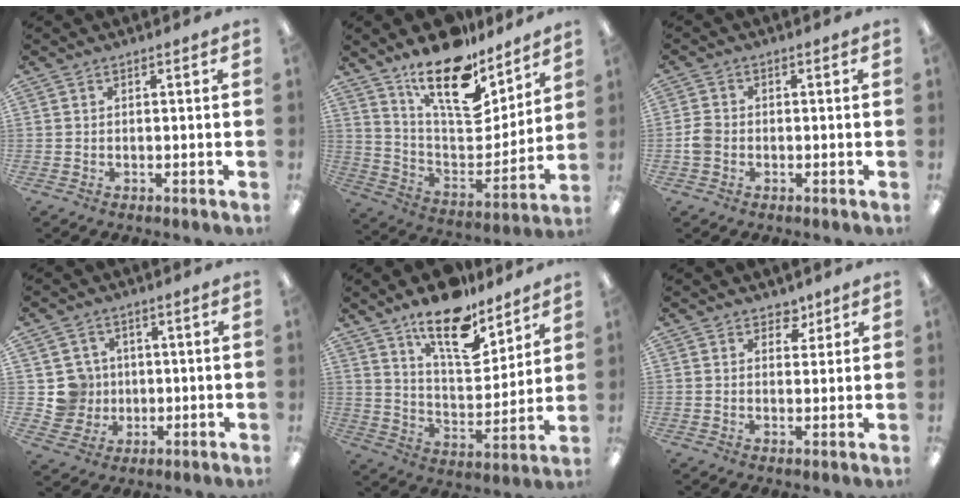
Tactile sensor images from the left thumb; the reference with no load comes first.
{"total": 19.9, "force": [14.8, 7.7, 10.8], "torque": [-0.177, -0.111, 0.258]}
{"total": 3.4, "force": [-0.8, 2.8, 1.7], "torque": [-0.027, 0.009, -0.013]}
{"total": 7.8, "force": [1.2, 7.7, 0.6], "torque": [-0.024, 0.004, 0.032]}
{"total": 16.7, "force": [12.2, 6.6, 9.2], "torque": [-0.148, -0.072, 0.209]}
{"total": 4.0, "force": [2.9, 2.5, 1.1], "torque": [0.003, -0.016, 0.047]}